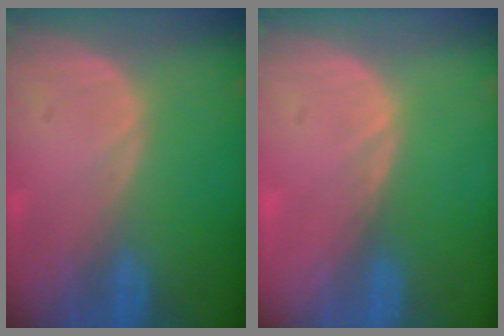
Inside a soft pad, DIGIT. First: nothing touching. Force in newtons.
{"total": 0.6, "press": 0.4, "slide": 0.4}